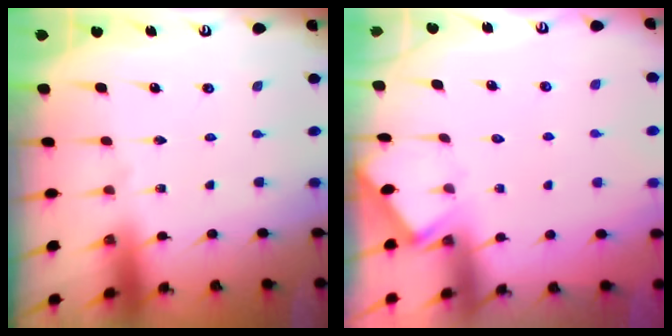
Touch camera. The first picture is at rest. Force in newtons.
{"total": 3.2, "press": 3.1, "slide": 0.4}